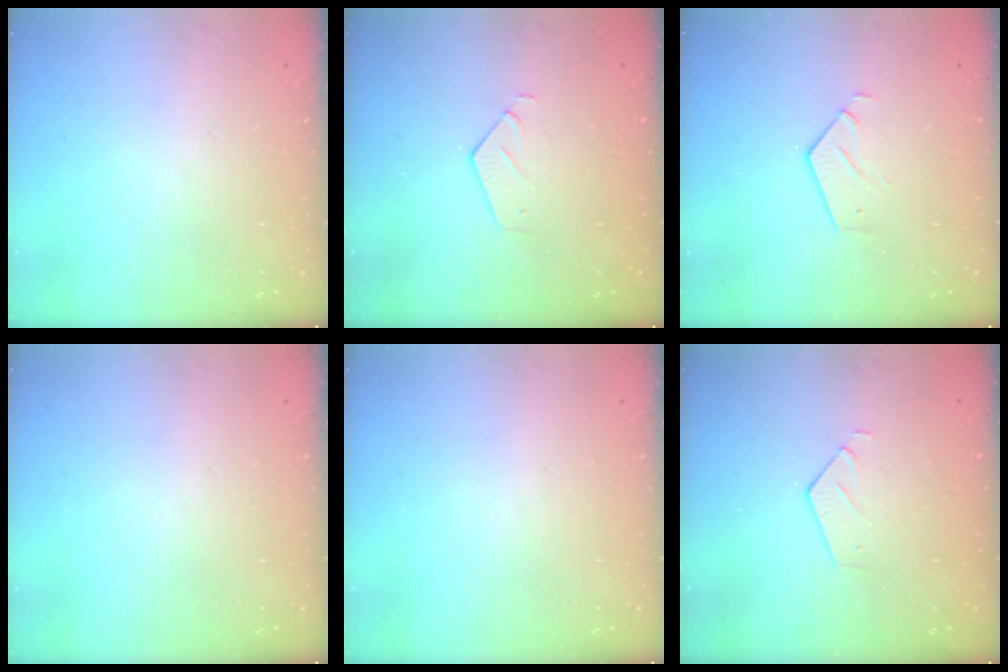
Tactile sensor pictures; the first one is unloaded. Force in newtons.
{"total": 2.6, "press": 2.6, "slide": 0.2}
{"total": 3.6, "press": 3.6, "slide": 0.3}
{"total": 0.0}
{"total": 0.0}
{"total": 2.6, "press": 2.6, "slide": 0.2}